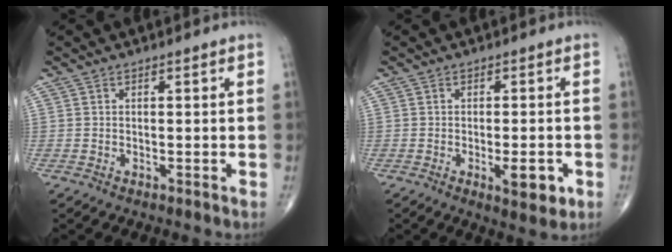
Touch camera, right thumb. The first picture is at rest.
{"total": 5.7, "force": [-2.0, 2.0, 5.0], "torque": [-0.057, -0.005, -0.023]}